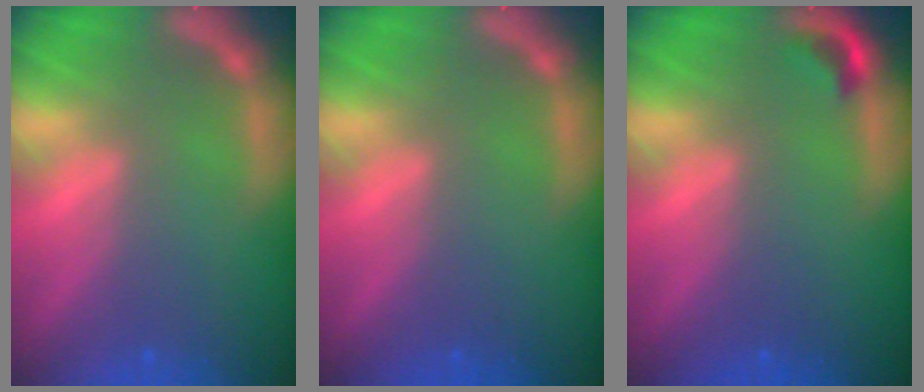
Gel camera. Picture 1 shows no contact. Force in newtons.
{"total": 0.0}
{"total": 1.4}